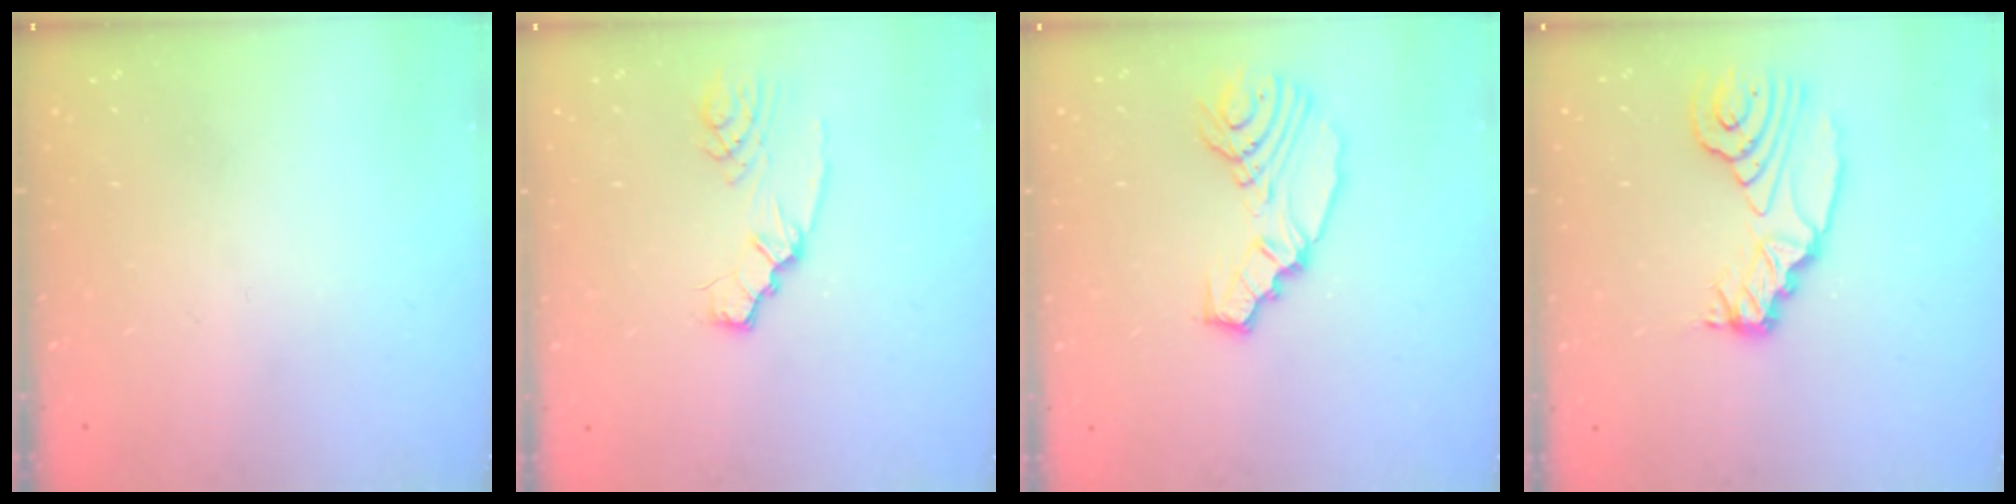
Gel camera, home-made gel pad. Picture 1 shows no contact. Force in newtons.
{"total": 2.8, "press": 2.7, "slide": 0.6}
{"total": 11.8, "press": 11.2, "slide": 3.6}
{"total": 11.2, "press": 11.1, "slide": 1.3}